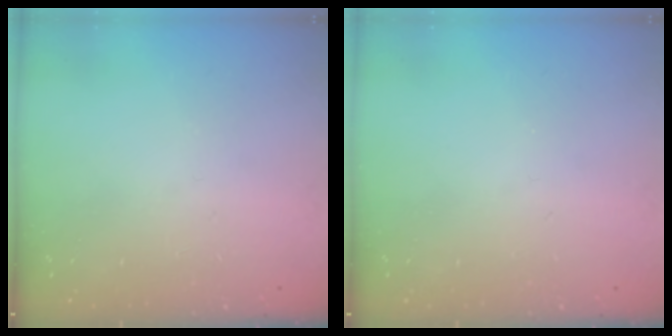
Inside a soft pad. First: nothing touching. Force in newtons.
{"total": 0.0}